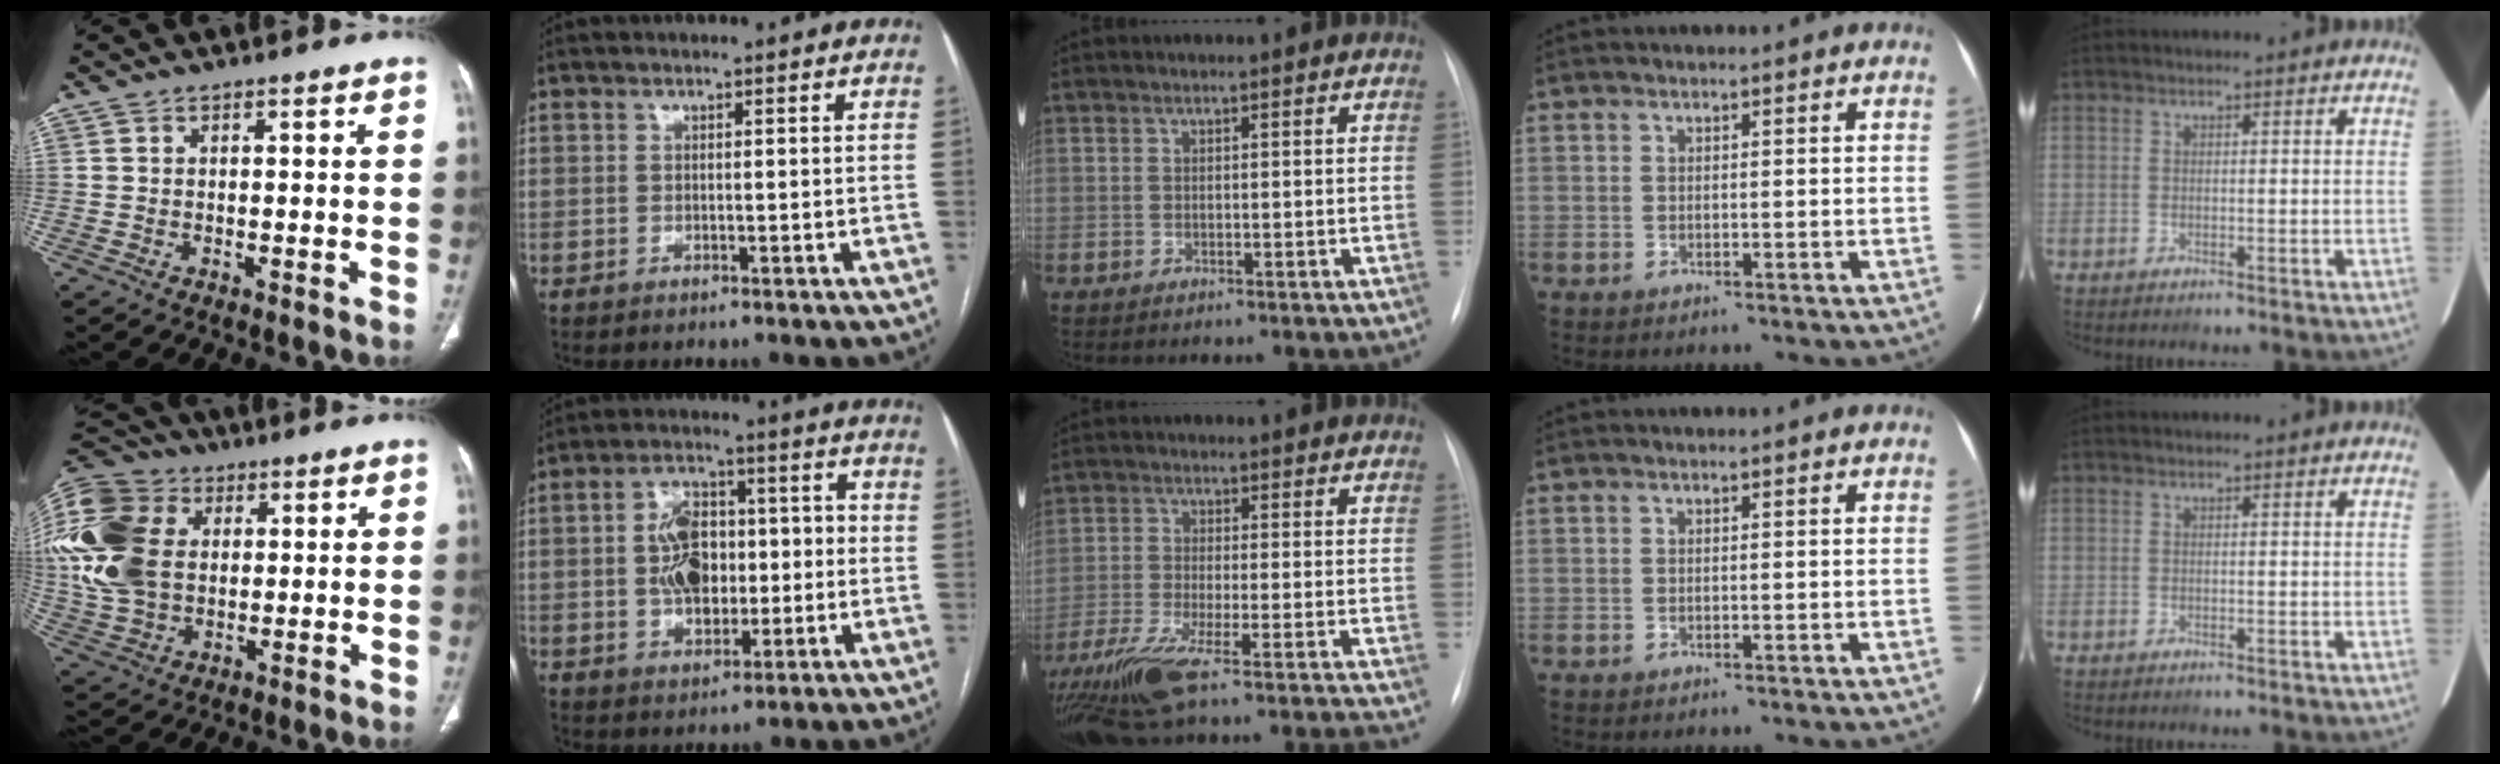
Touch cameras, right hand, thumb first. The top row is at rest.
{"thumb": {"total": 24.3, "force": [4.4, 17.9, 15.8], "torque": [-0.368, 0.025, 0.088]}, "index": {"total": 10.7, "force": [-0.6, 6.9, 8.1], "torque": [-0.147, 0.029, -0.005]}, "middle": {"total": 17.4, "force": [-14.0, -0.6, 10.3], "torque": [-0.190, -0.046, -0.234]}}